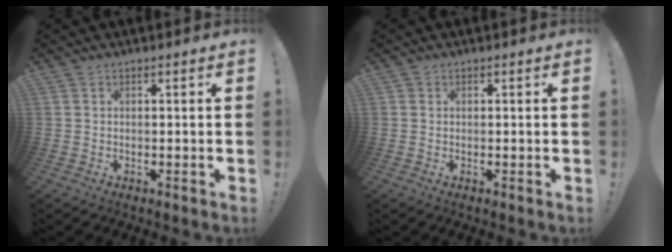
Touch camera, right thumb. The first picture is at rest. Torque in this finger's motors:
{"motor_torque": [0.32, 0.13, 0.30, -0.19, -0.06]}